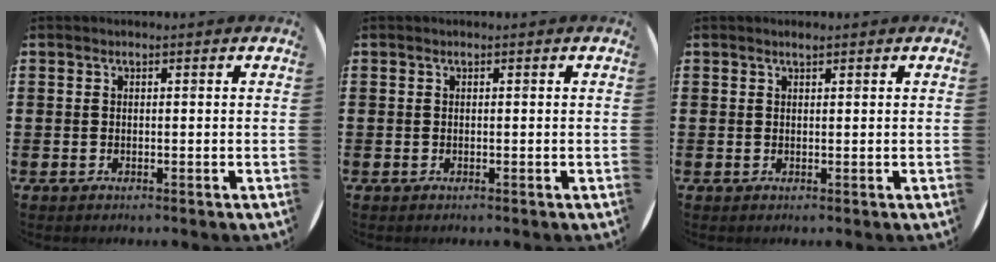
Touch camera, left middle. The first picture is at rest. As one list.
[{"total": 0.0}, {"total": 0.7, "force": [0.6, 0.0, 0.3], "torque": [-0.007, -0.001, 0.012]}]